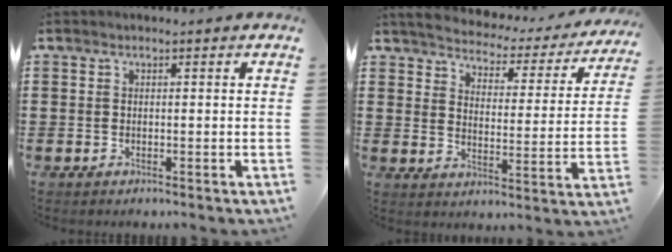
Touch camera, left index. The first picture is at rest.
{"total": 2.7, "force": [2.7, 0.4, 0.0], "torque": [-0.024, -0.027, 0.036]}